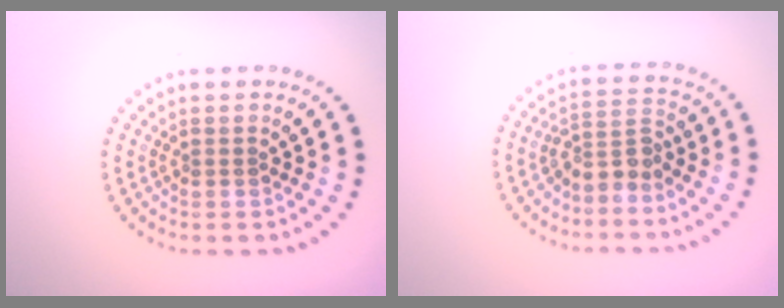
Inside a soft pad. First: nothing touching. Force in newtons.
{"total": 2.6, "press": 2.0, "slide": 1.8}